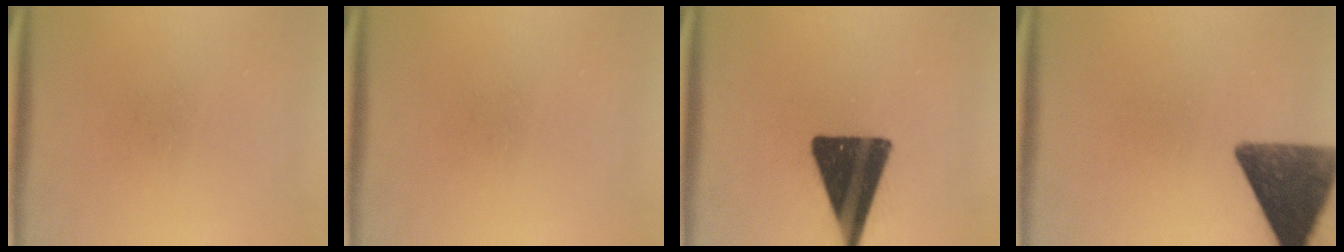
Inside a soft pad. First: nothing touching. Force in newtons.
{"total": 0.0}
{"total": 19.1}
{"total": 12.2}